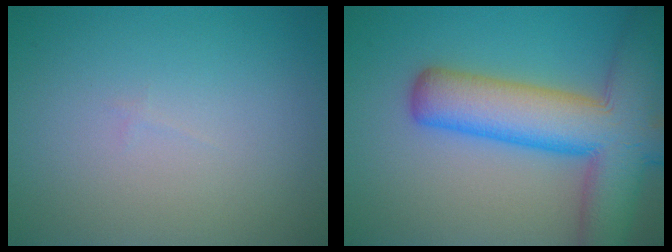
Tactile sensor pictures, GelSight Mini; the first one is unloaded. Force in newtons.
{"total": 11.1, "press": 11.1, "slide": 0.7}